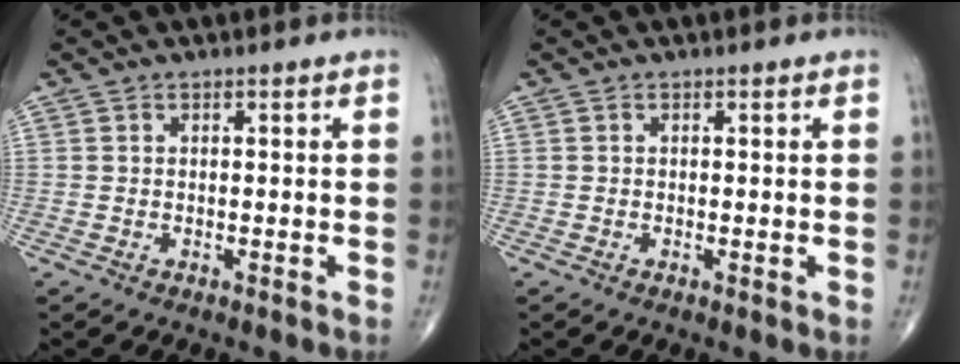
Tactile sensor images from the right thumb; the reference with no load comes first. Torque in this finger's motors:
{"motor_torque": [0.05, 0.07, -0.28, -0.29, 0.03]}